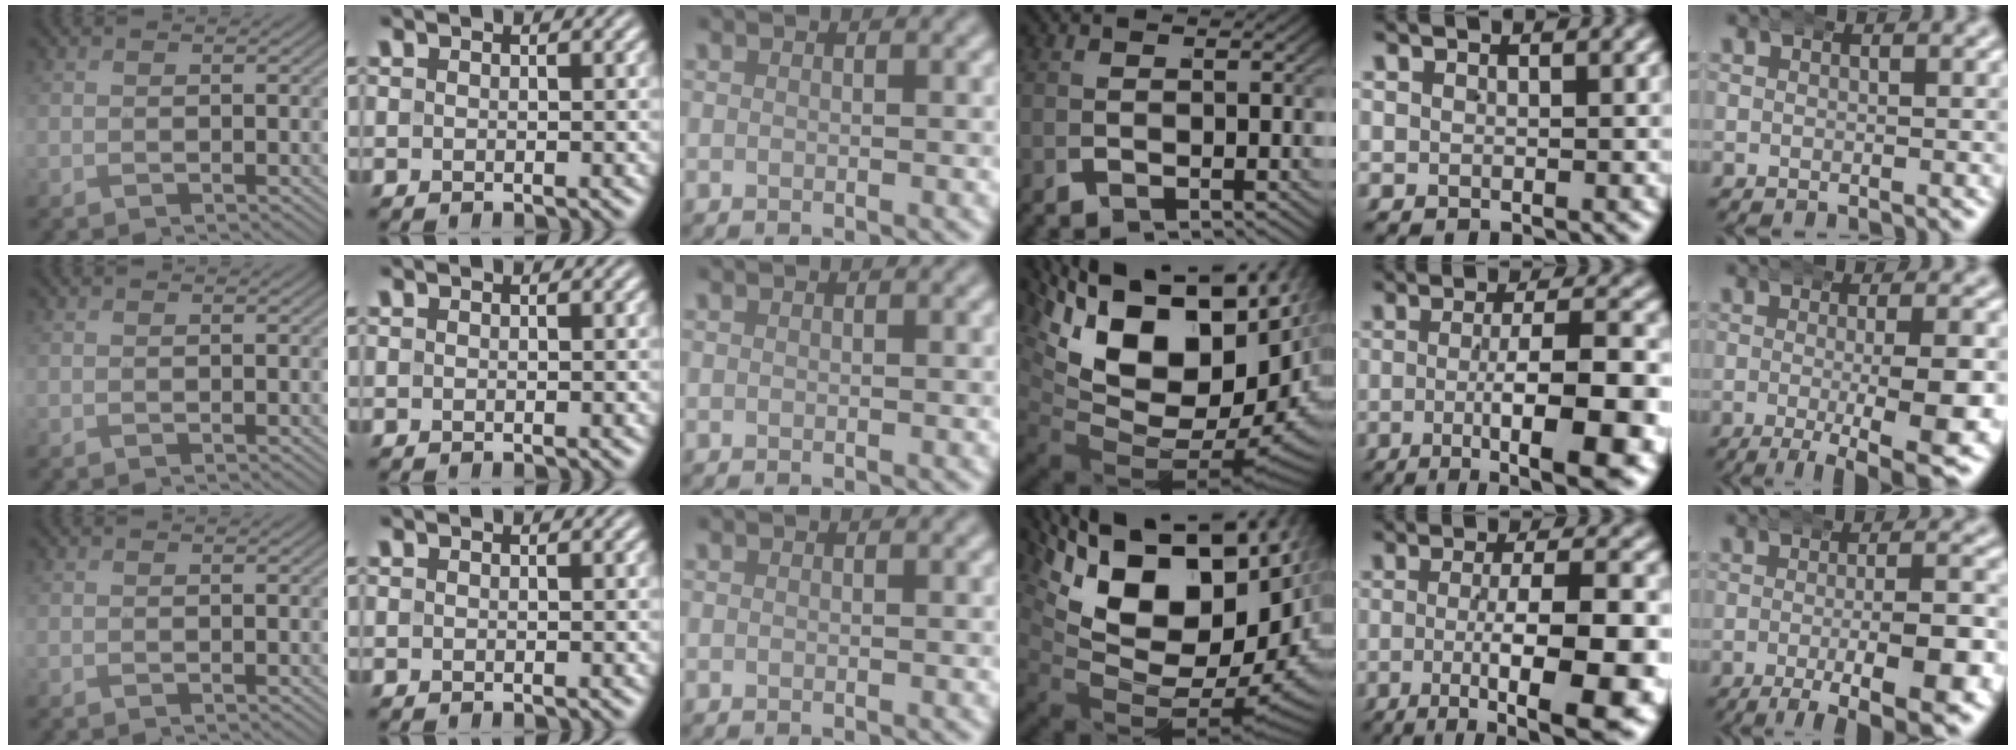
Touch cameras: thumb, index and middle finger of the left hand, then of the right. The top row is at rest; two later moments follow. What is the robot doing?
{"motion": "wrap", "object": "arm wrap"}